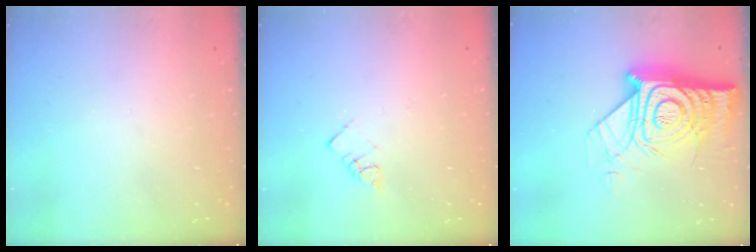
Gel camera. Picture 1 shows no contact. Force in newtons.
{"total": 3.6, "press": 3.5, "slide": 0.4}
{"total": 22.0, "press": 21.9, "slide": 1.7}